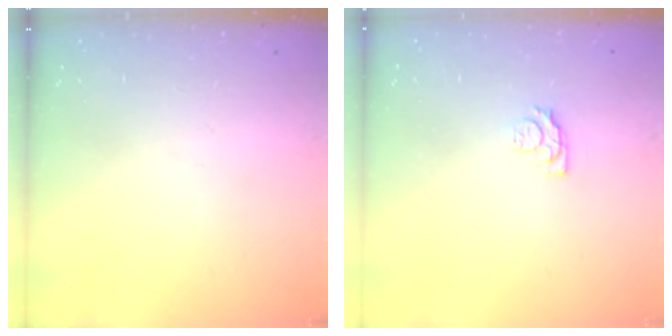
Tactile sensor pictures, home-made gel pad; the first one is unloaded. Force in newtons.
{"total": 3.9, "press": 3.9, "slide": 0.5}